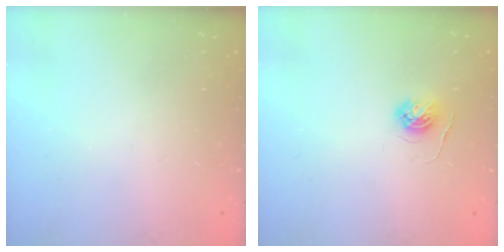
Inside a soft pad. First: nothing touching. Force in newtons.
{"total": 4.8, "press": 4.7, "slide": 0.5}